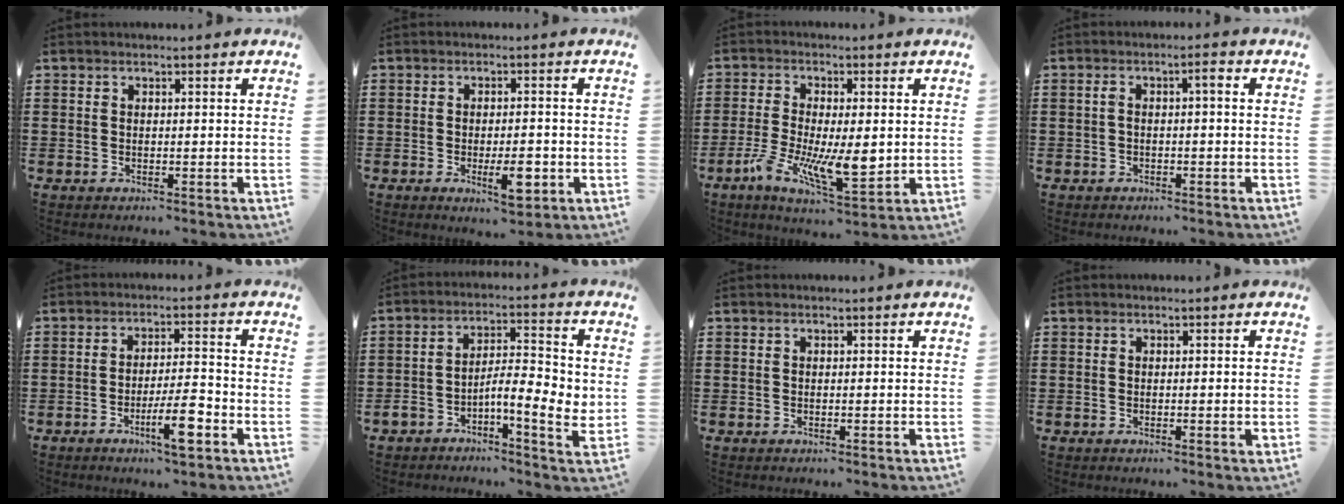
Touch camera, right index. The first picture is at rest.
{"total": 5.2, "force": [-1.9, 1.5, 4.6], "torque": [-0.071, -0.007, -0.030]}
{"total": 10.2, "force": [-2.1, 4.1, 9.1], "torque": [-0.159, -0.009, -0.026]}
{"total": 2.3, "force": [-0.4, 0.4, 2.2], "torque": [-0.041, 0.002, -0.009]}
{"total": 7.7, "force": [-3.6, 1.3, 6.7], "torque": [-0.123, -0.004, -0.064]}
{"total": 7.9, "force": [-1.9, 2.6, 7.2], "torque": [-0.107, -0.008, -0.036]}
{"total": 0.0}
{"total": 1.1, "force": [-0.1, 0.0, 1.1], "torque": [-0.018, -0.003, -0.002]}